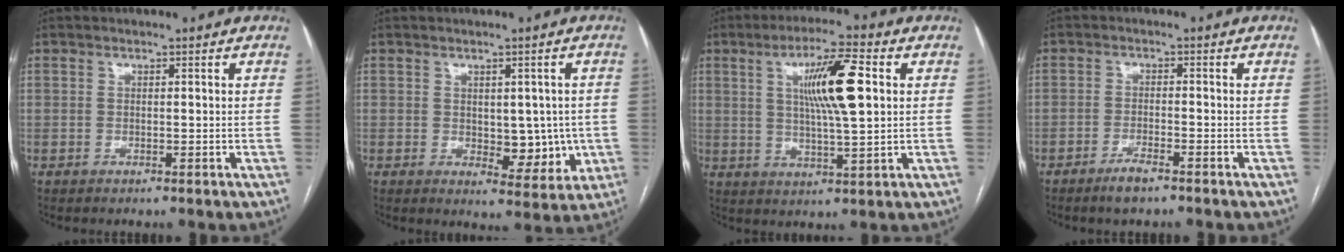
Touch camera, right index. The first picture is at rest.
{"total": 6.9, "force": [-0.3, 3.8, 5.8], "torque": [-0.059, 0.001, 0.008]}
{"total": 10.7, "force": [2.5, 0.9, 10.3], "torque": [-0.180, 0.005, 0.043]}
{"total": 3.3, "force": [-2.5, 0.4, 2.1], "torque": [-0.043, -0.002, -0.045]}